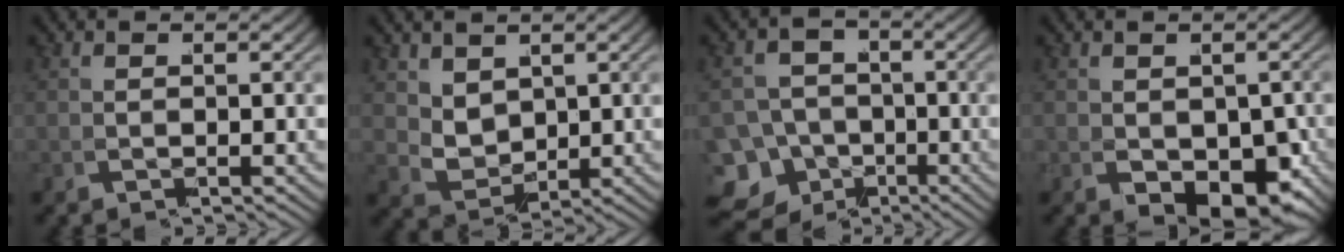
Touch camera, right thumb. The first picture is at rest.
{"total": 2.5, "force": [1.5, 1.7, 1.0], "torque": [-0.049, -0.011, 0.026]}
{"total": 9.6, "force": [-3.7, 8.2, 3.2], "torque": [-0.054, -0.052, -0.055]}
{"total": 5.6, "force": [-2.1, 3.2, 4.1], "torque": [-0.076, -0.028, -0.015]}